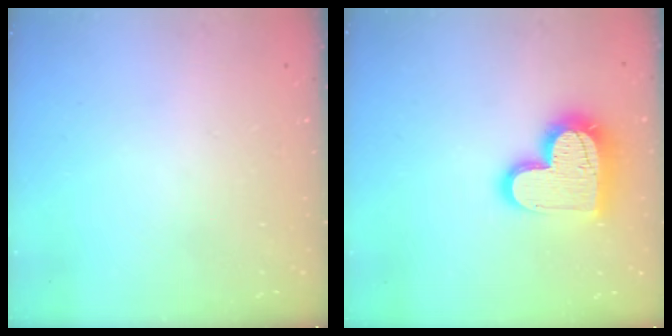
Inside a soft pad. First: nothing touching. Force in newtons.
{"total": 18.5, "press": 18.4, "slide": 1.3}